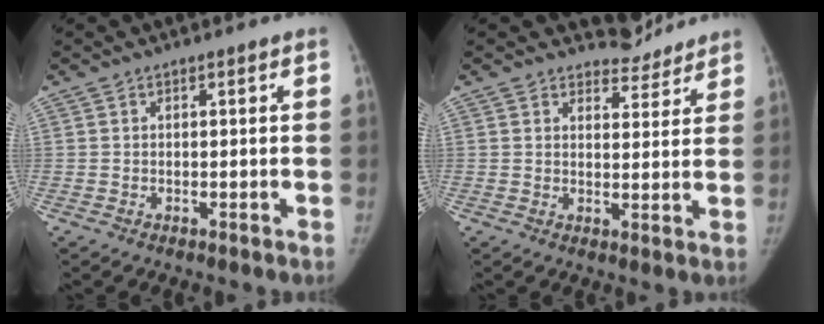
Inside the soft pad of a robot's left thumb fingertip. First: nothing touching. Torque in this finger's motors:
{"motor_torque": [0.71, -0.04, 0.19, 0.02, -0.02]}